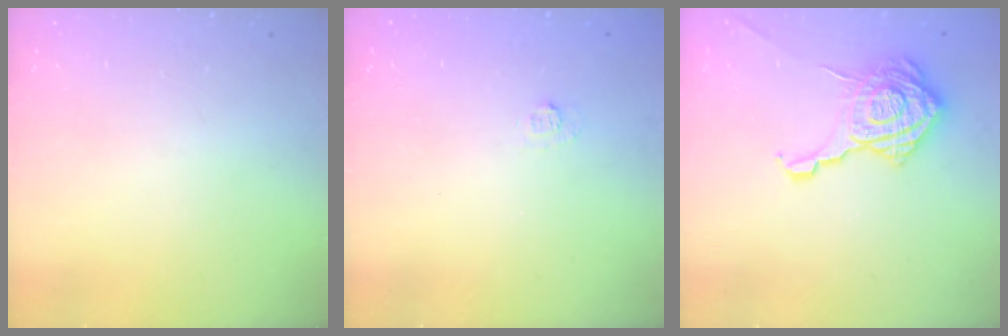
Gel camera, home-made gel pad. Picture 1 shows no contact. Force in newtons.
{"total": 2.7, "press": 2.5, "slide": 0.9}
{"total": 20.4, "press": 20.3, "slide": 1.4}